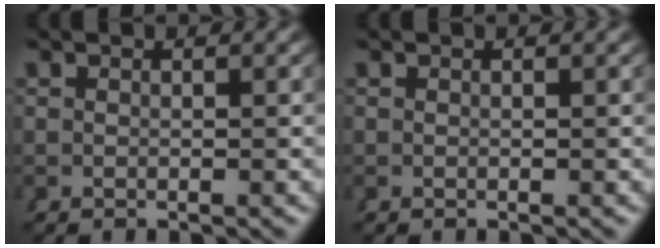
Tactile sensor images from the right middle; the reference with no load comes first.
{"total": 0.0}